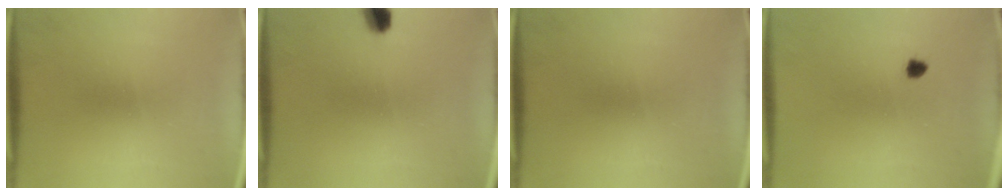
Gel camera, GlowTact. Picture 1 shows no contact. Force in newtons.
{"total": 3.7}
{"total": 0.0}
{"total": 1.1}